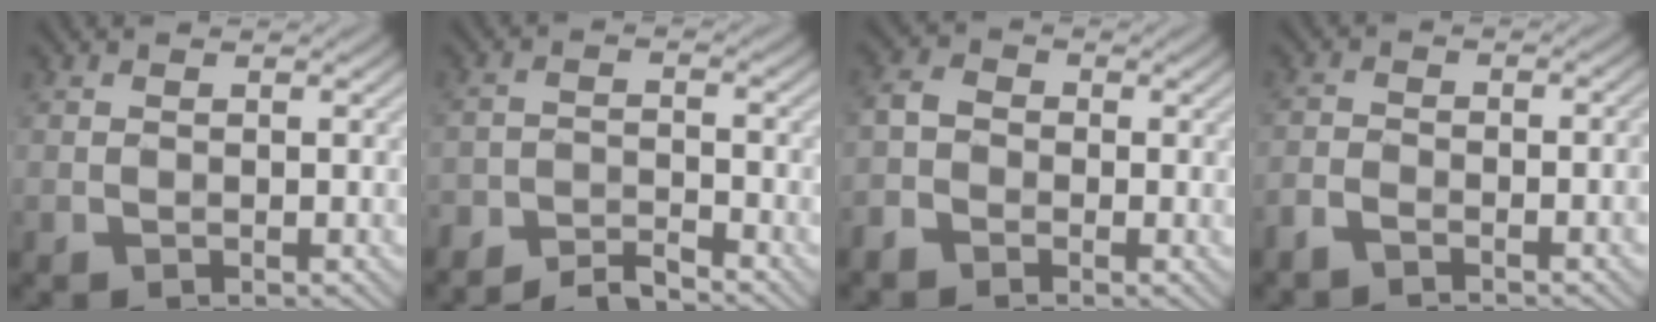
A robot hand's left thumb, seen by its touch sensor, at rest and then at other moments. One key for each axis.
{"total": 4.3, "fx": -4.0, "fy": 0.7, "fz": 1.3, "tx": -0.019, "ty": 0.004, "tz": -0.079}
{"total": 3.2, "fx": -1.8, "fy": 2.2, "fz": 1.4, "tx": -0.039, "ty": 0.002, "tz": -0.049}
{"total": 4.1, "fx": -2.7, "fy": 1.0, "fz": 3.0, "tx": -0.059, "ty": -0.003, "tz": -0.057}